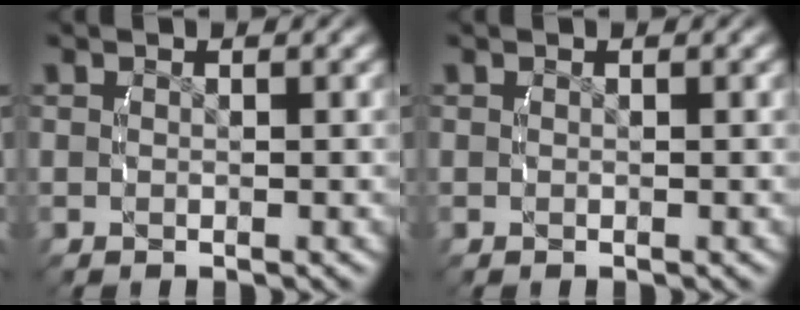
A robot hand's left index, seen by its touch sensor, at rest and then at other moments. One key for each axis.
{"total": 0.0}